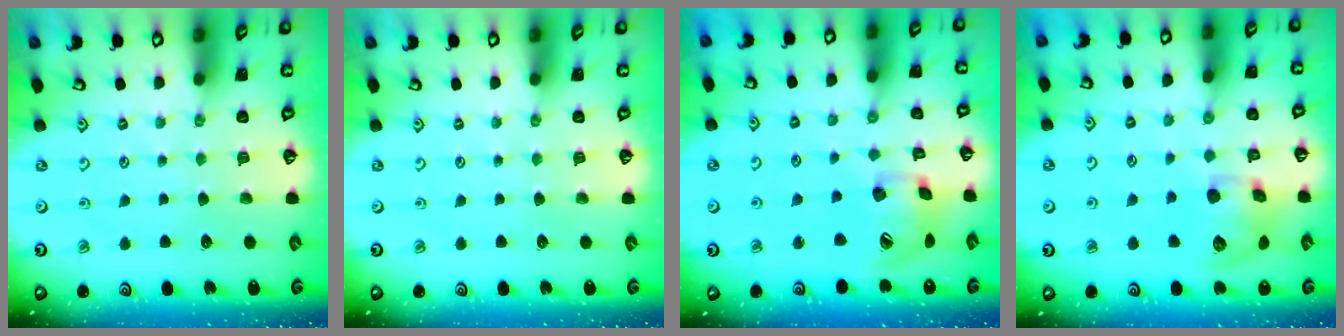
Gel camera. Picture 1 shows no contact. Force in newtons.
{"total": 0.0}
{"total": 16.0, "press": 15.9, "slide": 2.3}
{"total": 12.5, "press": 12.4, "slide": 1.9}